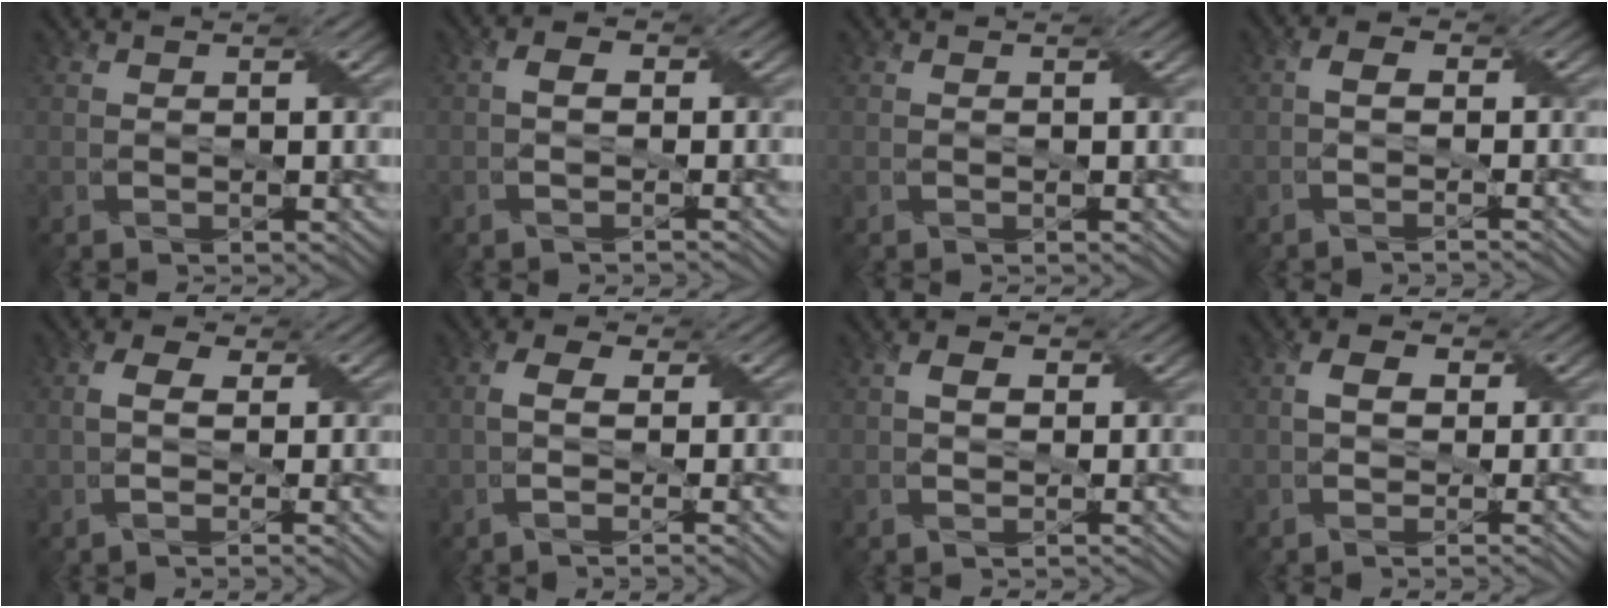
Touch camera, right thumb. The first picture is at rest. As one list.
[{"total": 2.0, "force": [-0.8, 1.1, 1.5], "torque": [-0.026, 0.004, -0.017]}, {"total": 0.0}, {"total": 2.2, "force": [-1.1, 0.7, 1.8], "torque": [-0.033, 0.004, -0.027]}, {"total": 3.3, "force": [-0.5, 1.2, 3.0], "torque": [-0.053, 0.004, -0.016]}, {"total": 3.9, "force": [-0.9, 1.3, 3.5], "torque": [-0.056, 0.003, -0.023]}, {"total": 2.3, "force": [-0.5, 1.8, 1.4], "torque": [-0.026, -0.001, -0.011]}, {"total": 3.4, "force": [-0.8, 1.9, 2.7], "torque": [-0.045, 0.000, -0.017]}]